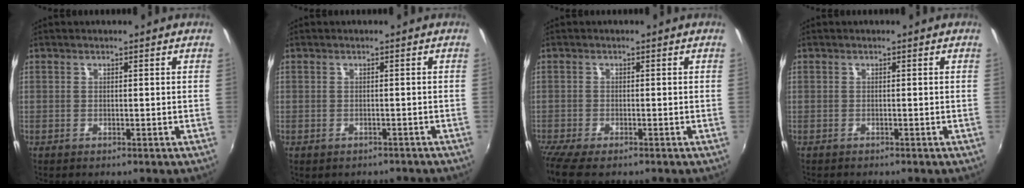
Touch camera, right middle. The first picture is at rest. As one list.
[{"total": 3.0, "force": [-2.4, 1.4, 1.0], "torque": [-0.024, -0.015, -0.030]}, {"total": 5.8, "force": [-4.7, 1.1, 3.3], "torque": [-0.080, -0.032, -0.087]}, {"total": 0.7, "force": [-0.7, 0.3, 0.1], "torque": [-0.005, -0.003, -0.012]}]